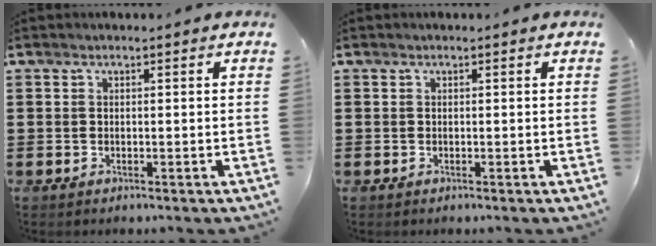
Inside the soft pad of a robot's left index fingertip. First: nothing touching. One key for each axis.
{"total": 0.0}